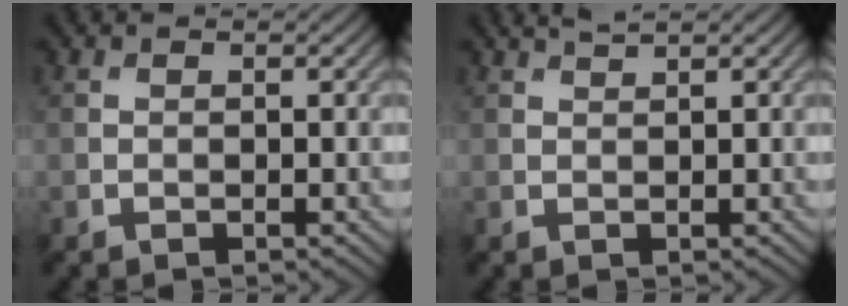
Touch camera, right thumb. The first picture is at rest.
{"total": 1.2, "force": [1.1, 0.0, 0.5], "torque": [-0.013, 0.003, 0.020]}